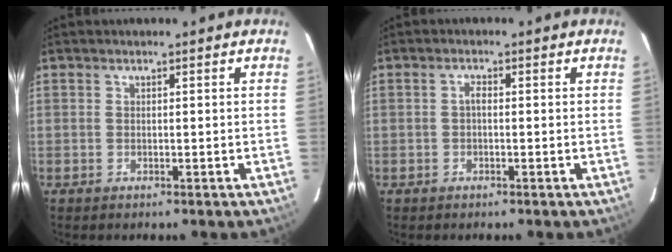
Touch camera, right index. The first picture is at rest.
{"total": 1.1, "force": [-0.2, 0.5, 1.0], "torque": [-0.018, 0.006, -0.006]}